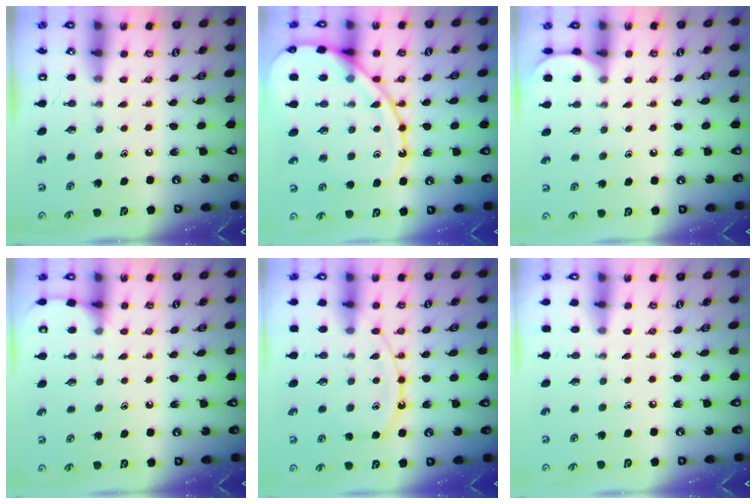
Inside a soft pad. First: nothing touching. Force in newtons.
{"total": 15.9, "press": 15.8, "slide": 1.5}
{"total": 0.9, "press": 0.9, "slide": 0.2}
{"total": 5.0, "press": 5.0, "slide": 0.7}
{"total": 11.1, "press": 11.1, "slide": 1.2}
{"total": 2.5, "press": 2.5, "slide": 0.4}